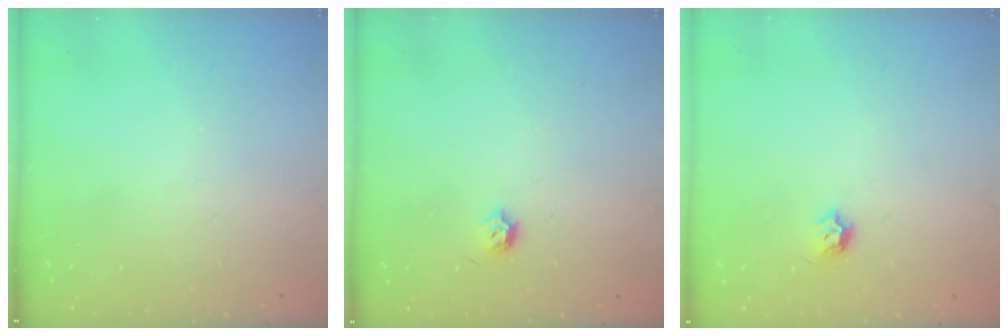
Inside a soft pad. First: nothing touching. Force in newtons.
{"total": 3.7, "press": 3.6, "slide": 0.9}
{"total": 4.1, "press": 4.0, "slide": 0.7}